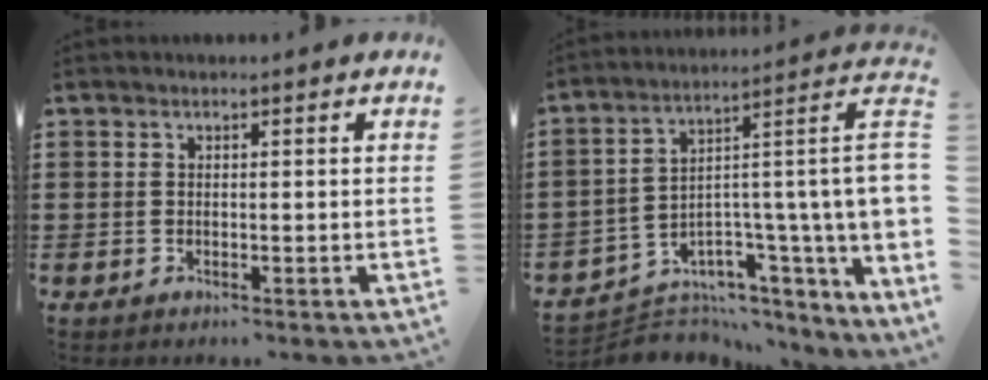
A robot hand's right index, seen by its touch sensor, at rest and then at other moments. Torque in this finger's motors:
{"motor_torque": [0.33, -0.22, 0.36, 0.11]}